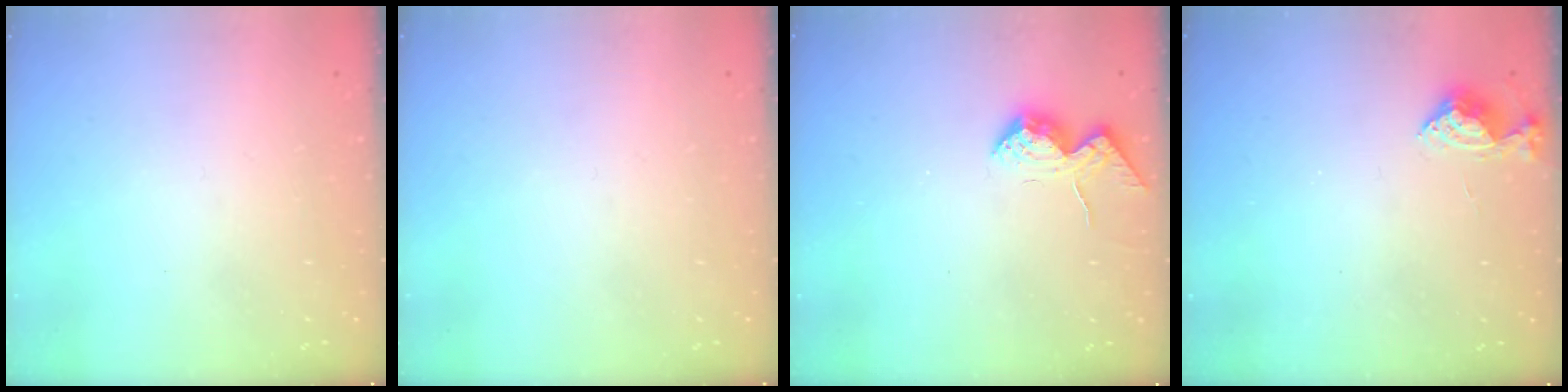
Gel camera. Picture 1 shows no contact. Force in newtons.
{"total": 0.0}
{"total": 10.7, "press": 10.7, "slide": 1.4}
{"total": 5.3, "press": 5.3, "slide": 0.7}